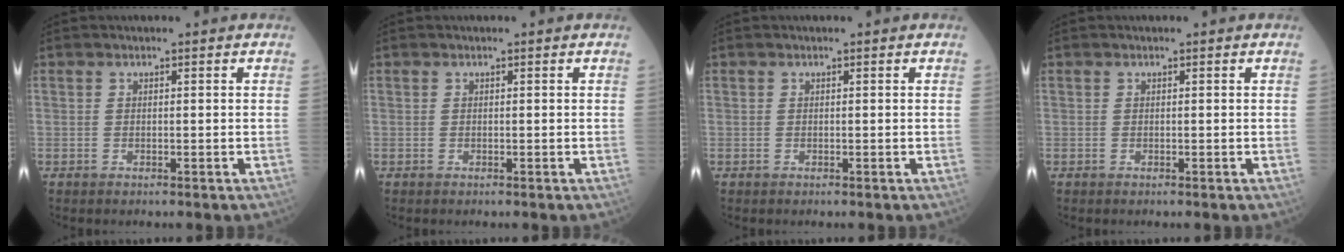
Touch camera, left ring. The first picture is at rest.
{"total": 0.0}
{"total": 0.0}
{"total": 0.0}